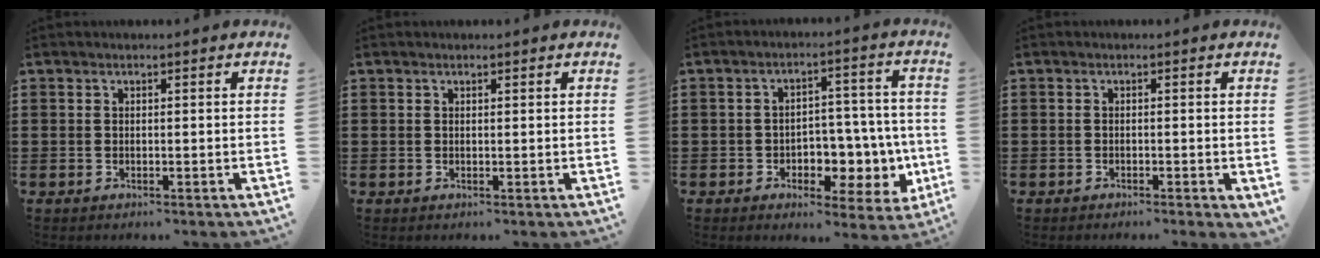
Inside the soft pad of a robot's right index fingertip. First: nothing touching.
{"total": 0.0}
{"total": 6.4, "force": [-1.5, 5.1, 3.6], "torque": [-0.048, 0.008, -0.028]}
{"total": 0.6, "force": [-0.6, 0.1, 0.1], "torque": [-0.005, -0.005, -0.012]}